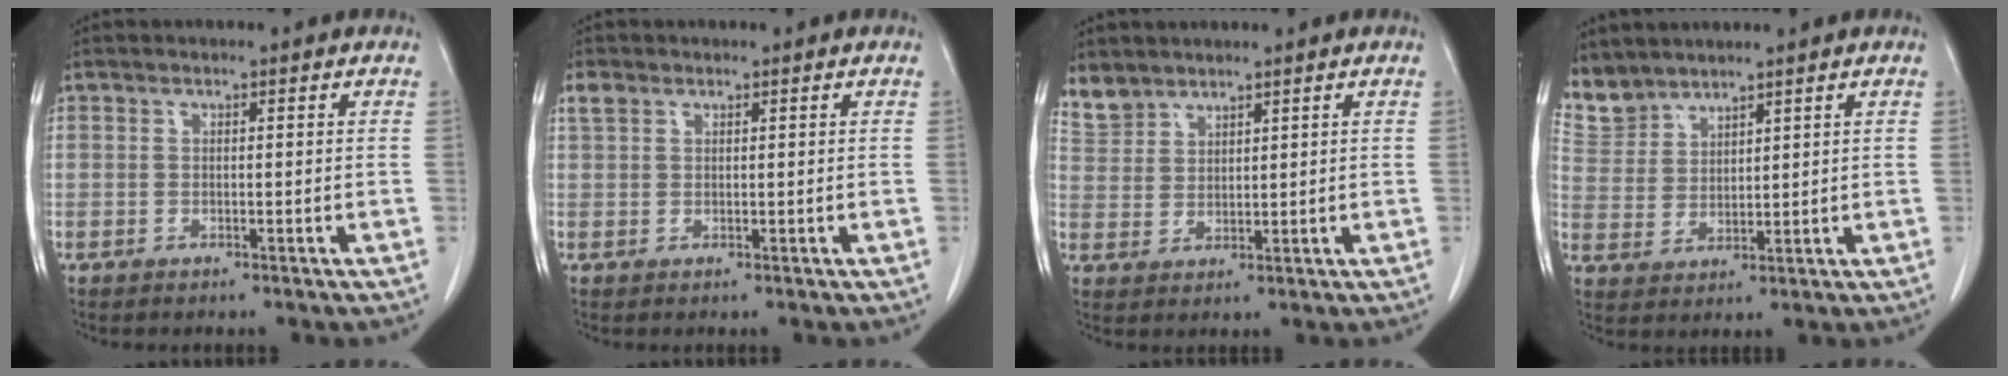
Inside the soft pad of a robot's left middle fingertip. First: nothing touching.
{"total": 1.7, "force": [1.1, 1.0, 0.7], "torque": [-0.017, 0.011, 0.024]}
{"total": 3.8, "force": [3.5, 1.5, -0.1], "torque": [0.001, 0.007, 0.077]}
{"total": 5.7, "force": [5.4, 1.8, -0.3], "torque": [-0.002, 0.003, 0.125]}